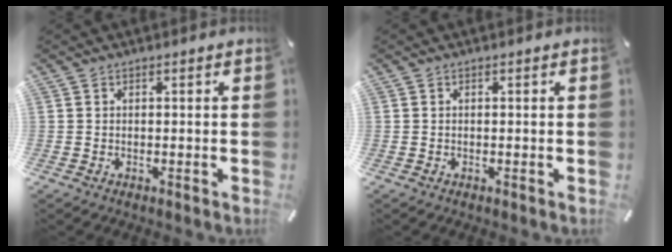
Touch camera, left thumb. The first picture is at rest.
{"total": 0.0}